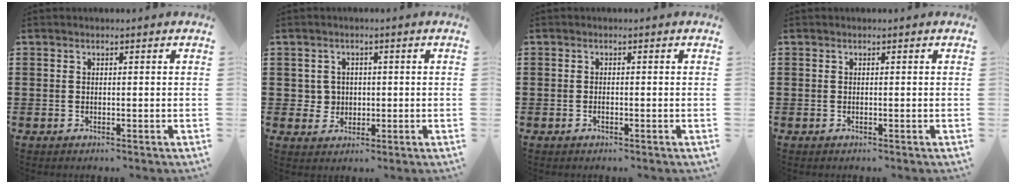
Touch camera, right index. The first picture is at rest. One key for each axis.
{"total": 2.7, "fx": 0.0, "fy": 2.6, "fz": 0.7, "tx": -0.026, "ty": 0.010, "tz": -0.004}
{"total": 0.6, "fx": -0.4, "fy": 0.2, "fz": 0.4, "tx": -0.009, "ty": -0.004, "tz": -0.006}
{"total": 0.0}